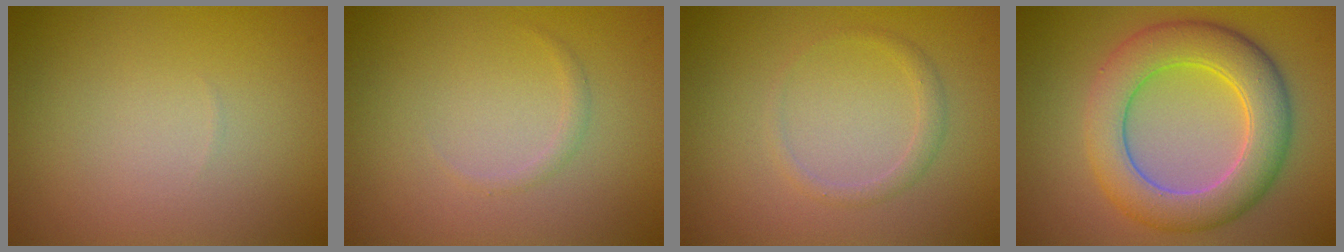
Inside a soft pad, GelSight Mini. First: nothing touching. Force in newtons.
{"total": 0.6, "press": 0.6, "slide": 0.0}
{"total": 1.2, "press": 1.2, "slide": 0.2}
{"total": 7.3, "press": 7.3, "slide": 0.1}